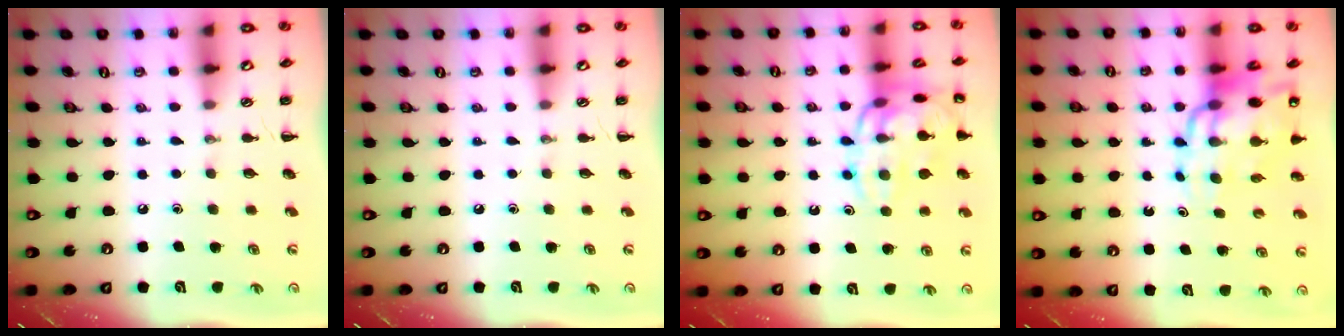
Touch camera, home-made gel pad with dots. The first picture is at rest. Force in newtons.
{"total": 0.0}
{"total": 17.4, "press": 17.4, "slide": 0.7}
{"total": 15.9, "press": 15.3, "slide": 4.4}